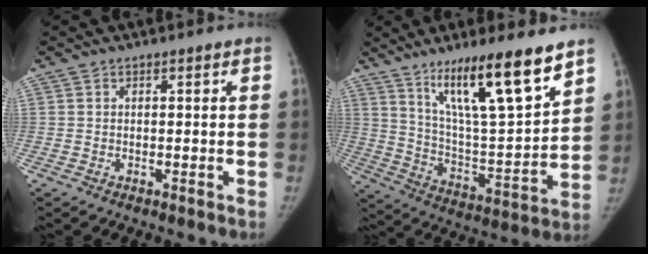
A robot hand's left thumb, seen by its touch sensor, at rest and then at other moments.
{"total": 20.4, "force": [13.2, 3.4, 15.1], "torque": [-0.229, -0.072, 0.232]}